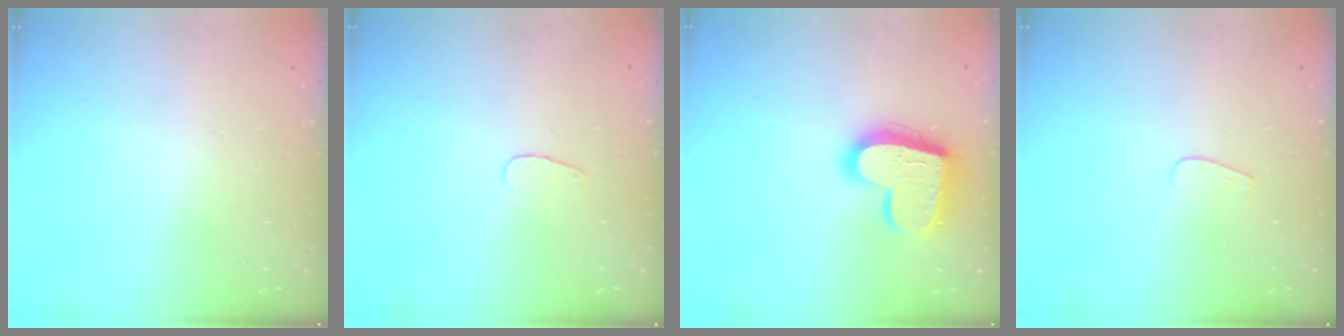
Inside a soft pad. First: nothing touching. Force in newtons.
{"total": 3.4, "press": 3.4, "slide": 0.4}
{"total": 18.0, "press": 17.9, "slide": 1.6}
{"total": 3.4, "press": 3.4, "slide": 0.3}